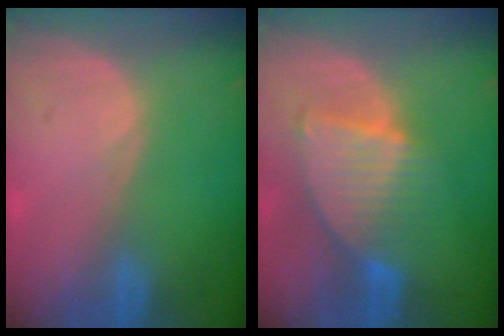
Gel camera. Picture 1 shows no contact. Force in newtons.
{"total": 7.2, "press": 6.8, "slide": 2.3}